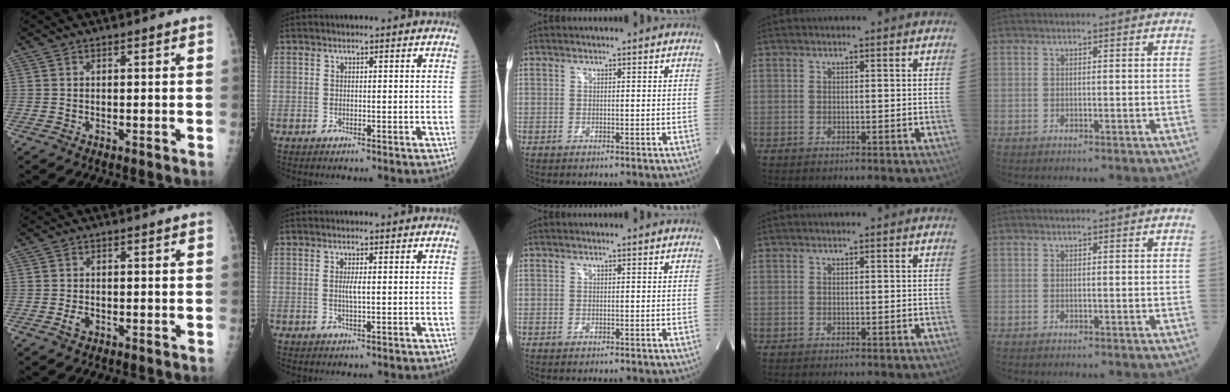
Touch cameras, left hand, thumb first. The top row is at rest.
{"thumb": {"total": 1.8, "force": [-0.6, 1.3, 1.2], "torque": [-0.020, 0.001, -0.010]}, "index": {"total": 1.5, "force": [0.1, 0.1, 1.5], "torque": [-0.034, -0.001, 0.002]}}